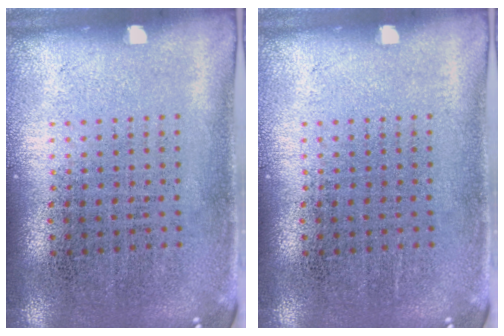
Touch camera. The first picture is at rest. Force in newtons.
{"total": 0.0}